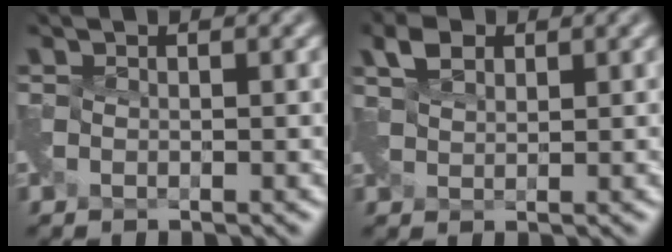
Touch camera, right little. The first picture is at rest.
{"total": 2.4, "force": [1.8, 1.2, 1.0], "torque": [-0.022, 0.007, 0.035]}